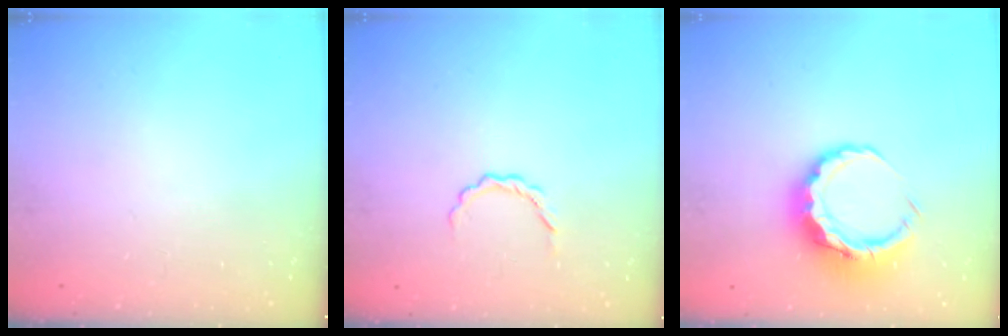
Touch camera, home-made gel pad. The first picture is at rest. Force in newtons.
{"total": 4.0, "press": 3.9, "slide": 0.8}
{"total": 8.4, "press": 8.3, "slide": 1.6}